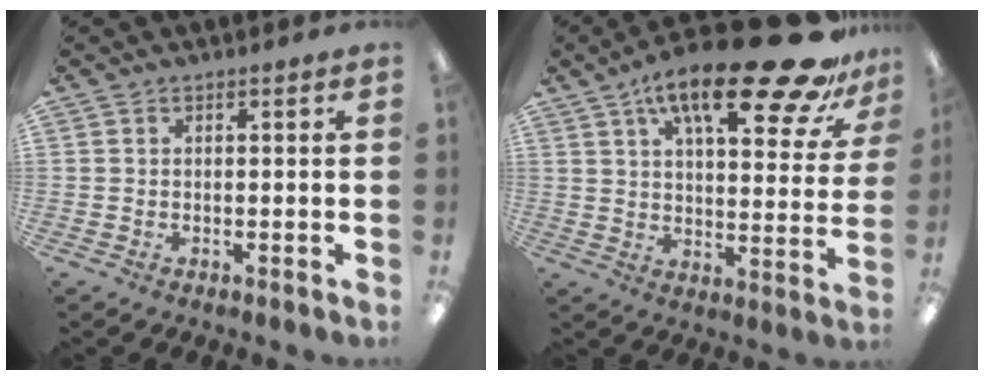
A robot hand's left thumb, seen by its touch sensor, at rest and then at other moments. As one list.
[{"total": 24.6, "force": [15.6, 7.0, 17.7], "torque": [-0.256, -0.101, 0.244]}]